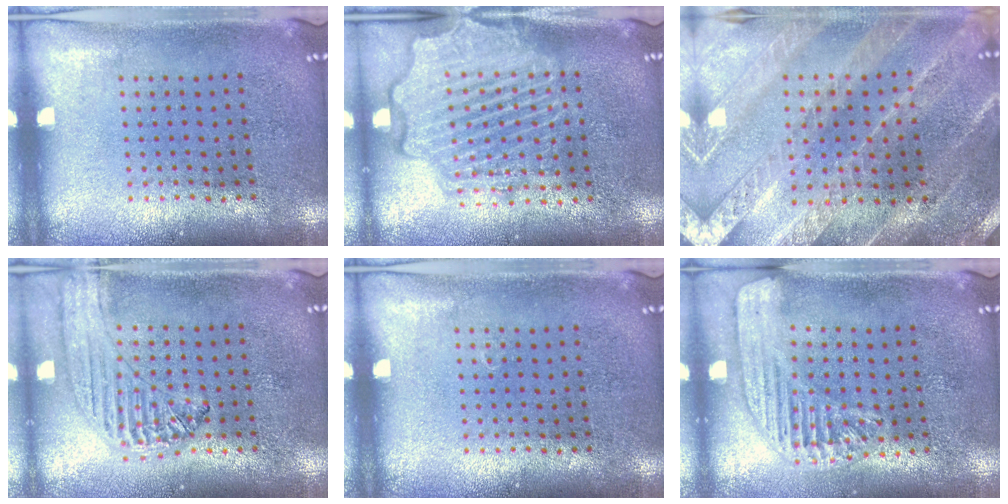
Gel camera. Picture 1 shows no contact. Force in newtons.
{"total": 4.2, "press": 4.2, "slide": 0.5}
{"total": 2.4, "press": 2.4, "slide": 0.3}
{"total": 1.3, "press": 1.3, "slide": 0.3}
{"total": 0.0}
{"total": 1.7, "press": 1.6, "slide": 0.5}